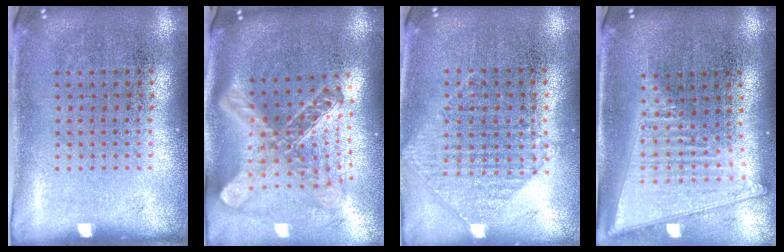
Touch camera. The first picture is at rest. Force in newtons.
{"total": 2.7, "press": 2.0, "slide": 1.9}
{"total": 0.8, "press": 0.7, "slide": 0.2}
{"total": 2.0, "press": 1.7, "slide": 1.0}